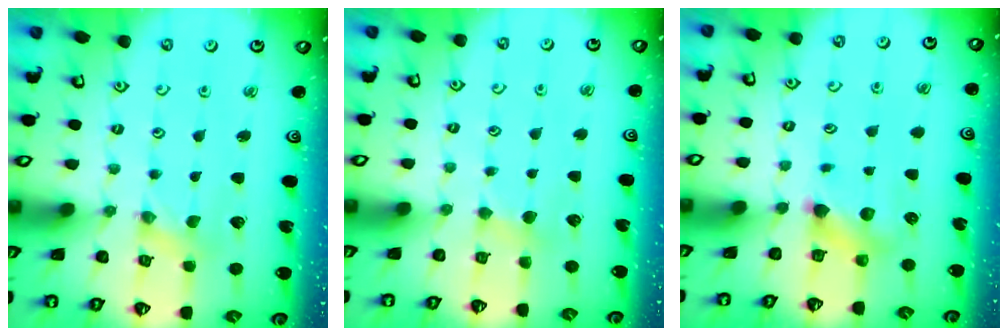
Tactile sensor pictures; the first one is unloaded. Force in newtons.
{"total": 2.8, "press": 2.7, "slide": 0.4}
{"total": 6.7, "press": 6.7, "slide": 0.6}